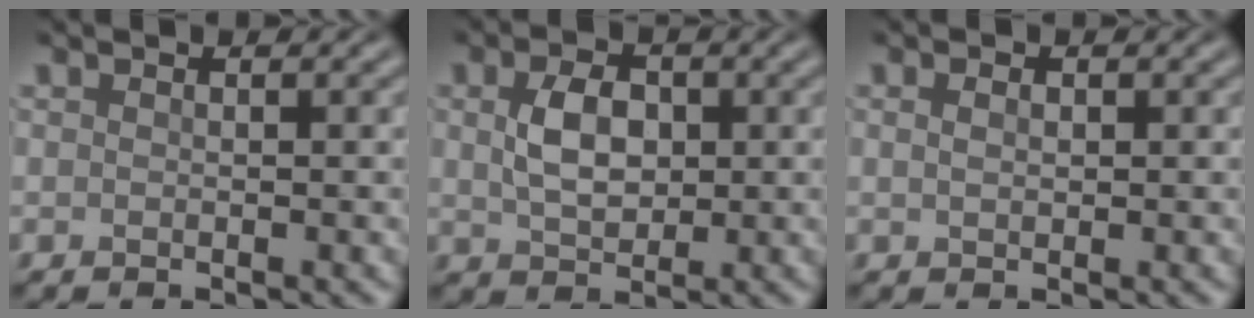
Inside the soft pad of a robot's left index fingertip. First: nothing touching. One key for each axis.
{"total": 4.0, "fx": 0.6, "fy": 2.7, "fz": 2.9, "tx": -0.064, "ty": 0.003, "tz": 0.010}
{"total": 1.1, "fx": 0.3, "fy": 0.7, "fz": 0.7, "tx": -0.014, "ty": 0.001, "tz": 0.006}